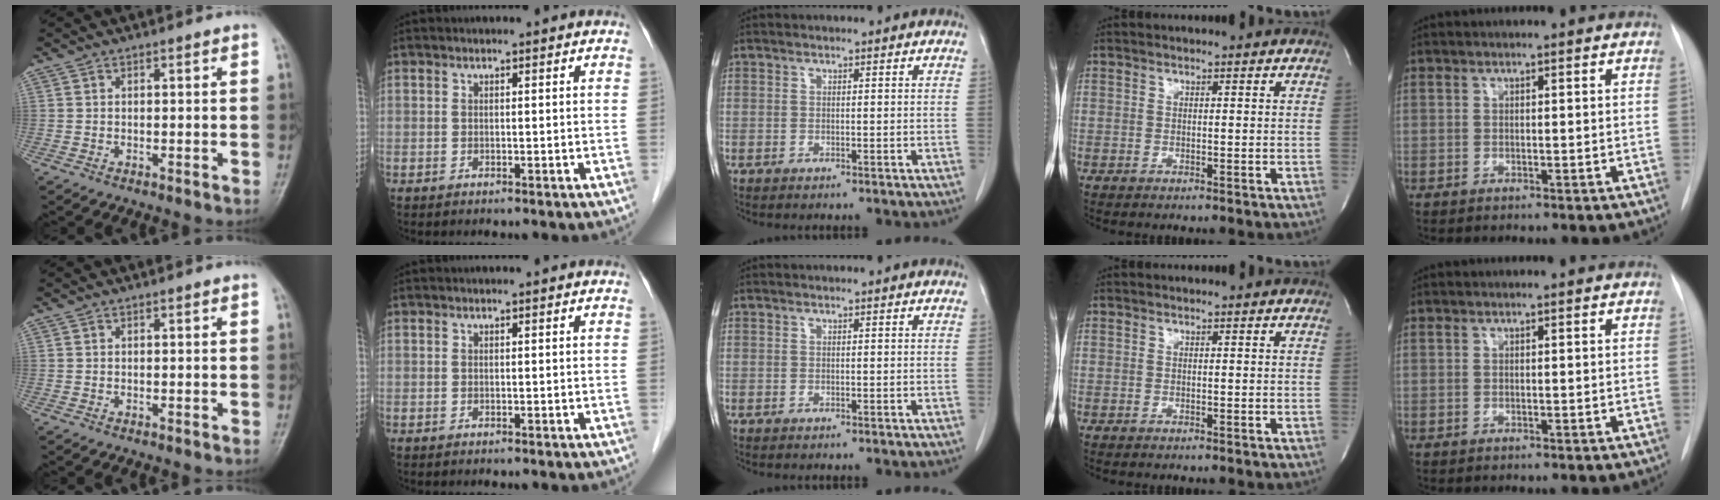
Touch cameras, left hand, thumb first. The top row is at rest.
{}